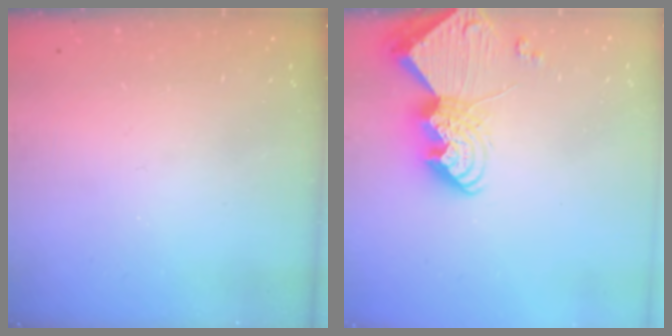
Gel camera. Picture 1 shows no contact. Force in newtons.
{"total": 10.2, "press": 10.1, "slide": 0.7}